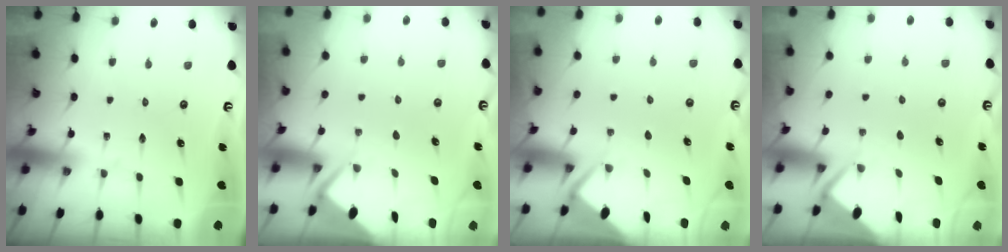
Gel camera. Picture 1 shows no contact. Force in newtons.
{"total": 2.7, "press": 2.6, "slide": 0.3}
{"total": 2.7, "press": 2.6, "slide": 0.4}
{"total": 2.8, "press": 2.7, "slide": 0.4}